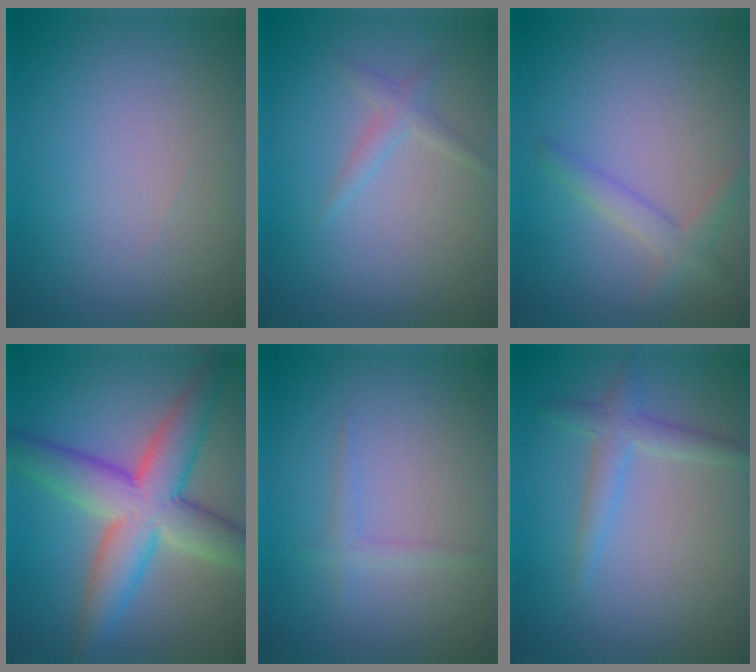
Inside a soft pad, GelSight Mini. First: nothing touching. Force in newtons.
{"total": 1.3, "press": 1.3, "slide": 0.1}
{"total": 2.0, "press": 2.0, "slide": 0.1}
{"total": 8.3, "press": 8.3, "slide": 0.4}
{"total": 1.0, "press": 1.0, "slide": 0.1}
{"total": 2.3, "press": 2.3, "slide": 0.1}